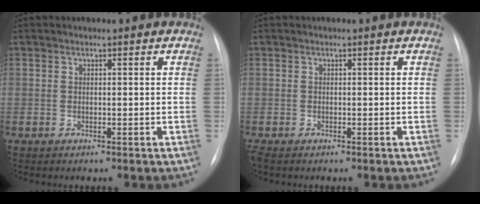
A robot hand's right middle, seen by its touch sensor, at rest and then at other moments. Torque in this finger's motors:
{"motor_torque": [0.38, -0.33, 0.00, 0.02]}